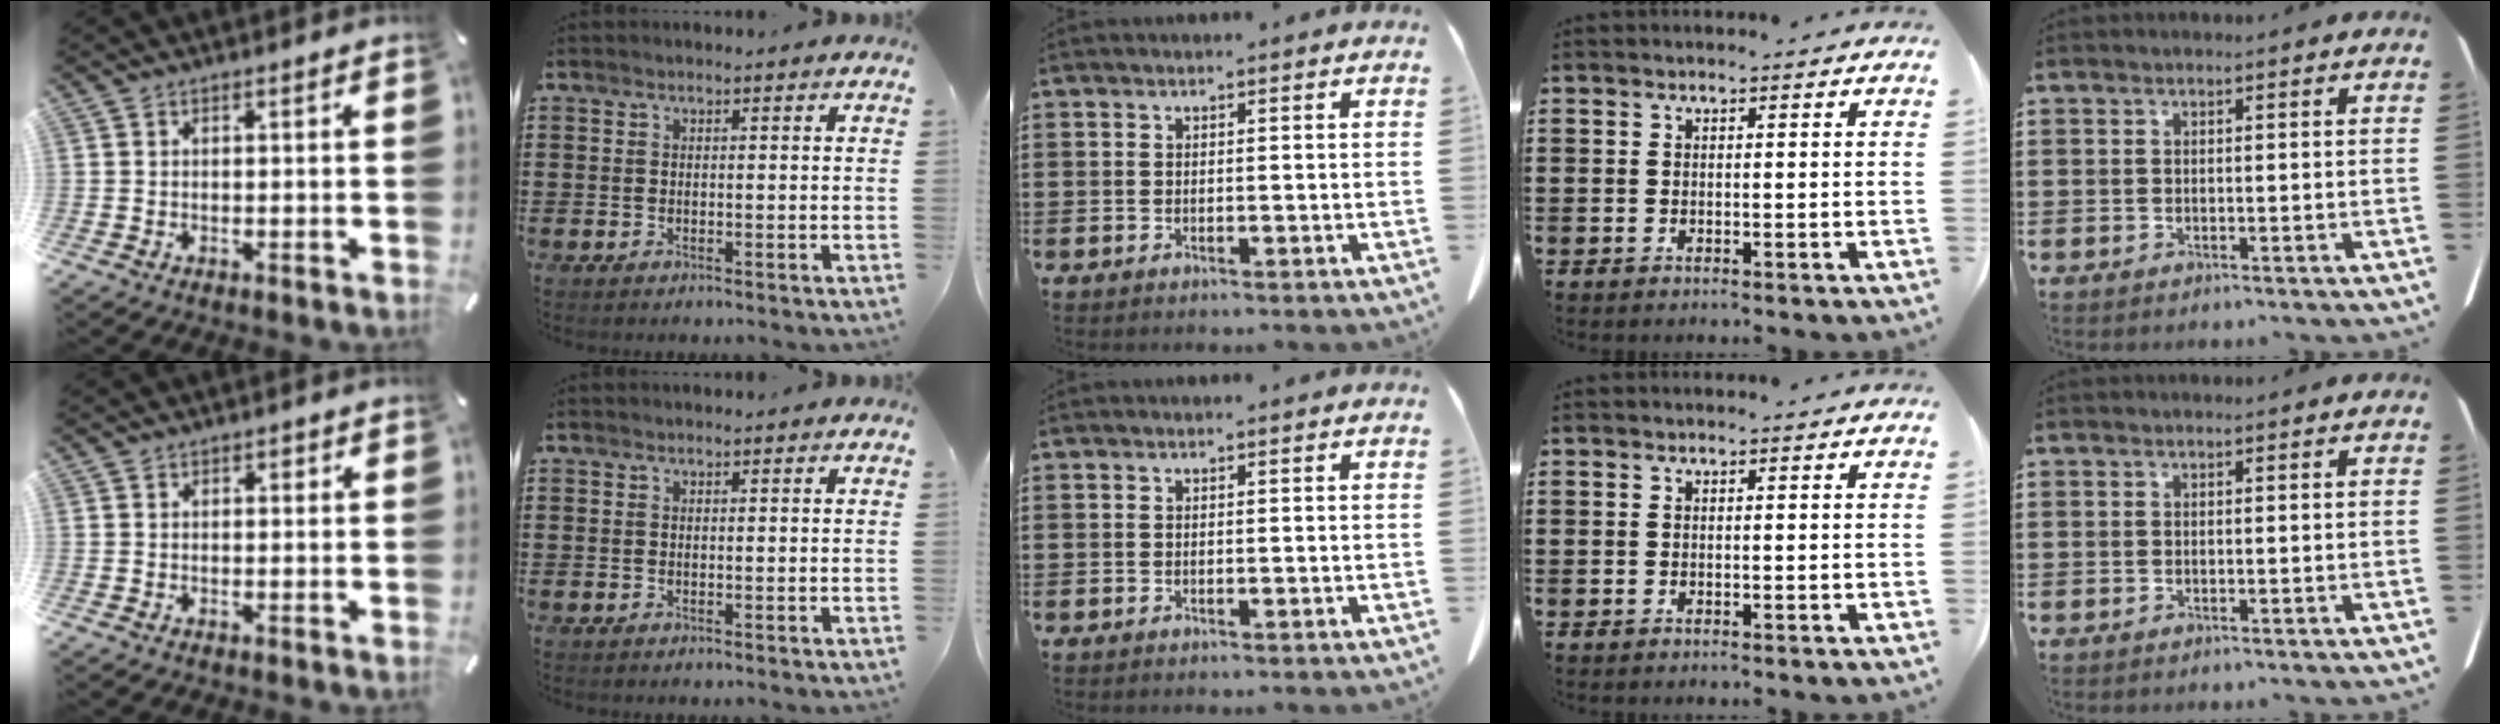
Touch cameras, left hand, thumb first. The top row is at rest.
{"thumb": {"total": 0.8, "force": [0.3, 0.6, 0.3], "torque": [0.001, -0.001, 0.003]}}